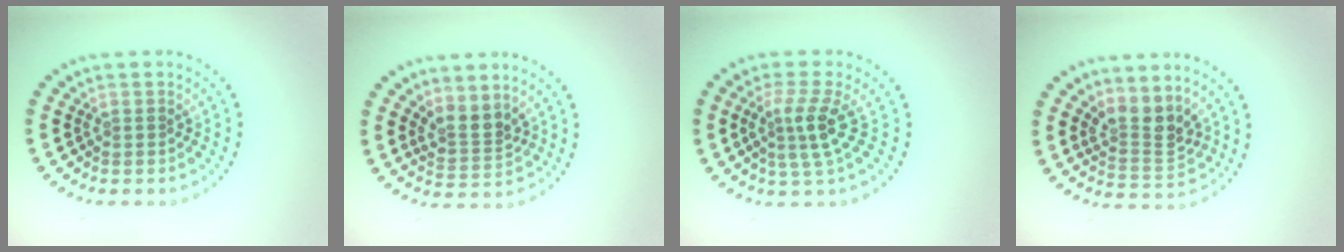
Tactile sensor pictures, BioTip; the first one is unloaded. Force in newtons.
{"total": 2.5, "press": 1.9, "slide": 1.7}
{"total": 3.0, "press": 2.4, "slide": 1.9}
{"total": 3.3, "press": 2.7, "slide": 1.9}